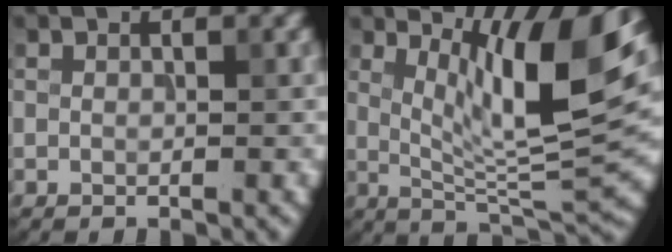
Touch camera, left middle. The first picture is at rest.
{"total": 10.7, "force": [3.9, 2.3, 9.7], "torque": [-0.148, -0.013, 0.075]}